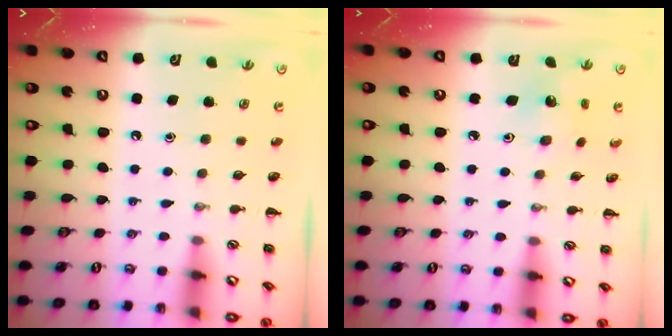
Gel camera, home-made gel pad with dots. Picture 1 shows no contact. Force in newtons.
{"total": 2.1, "press": 2.0, "slide": 0.7}